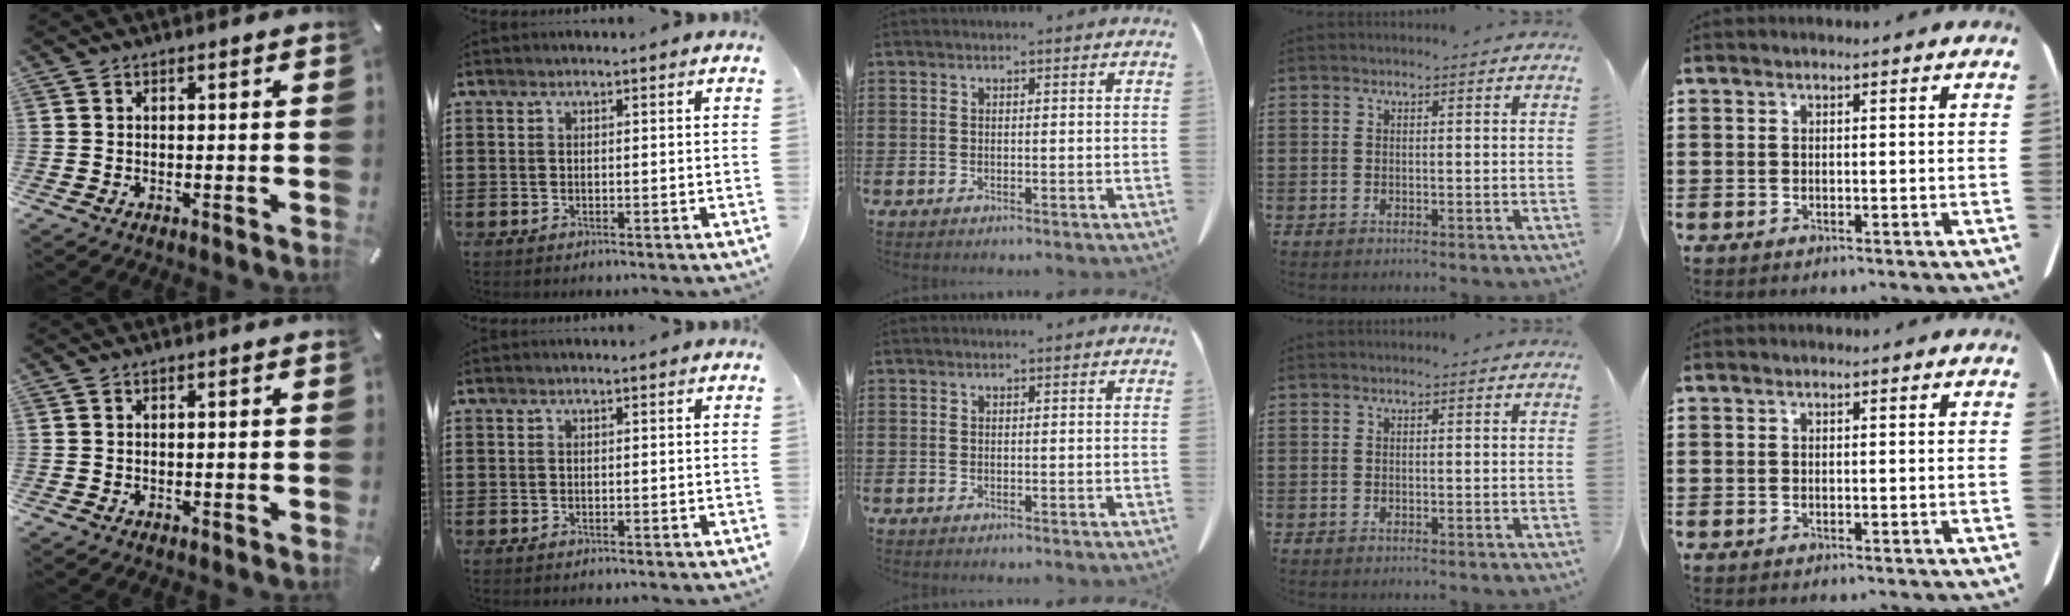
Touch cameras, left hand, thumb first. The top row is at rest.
{}